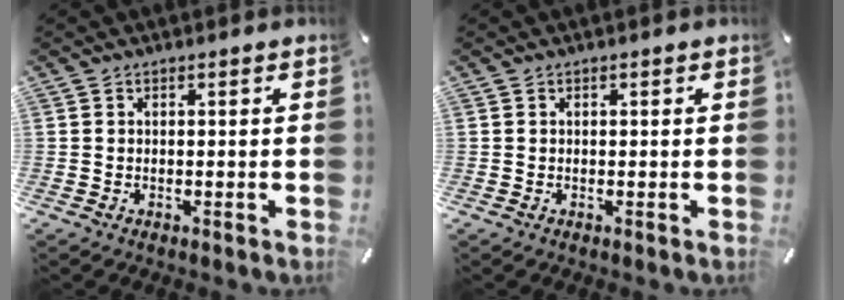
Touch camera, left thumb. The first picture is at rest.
{"total": 0.0}